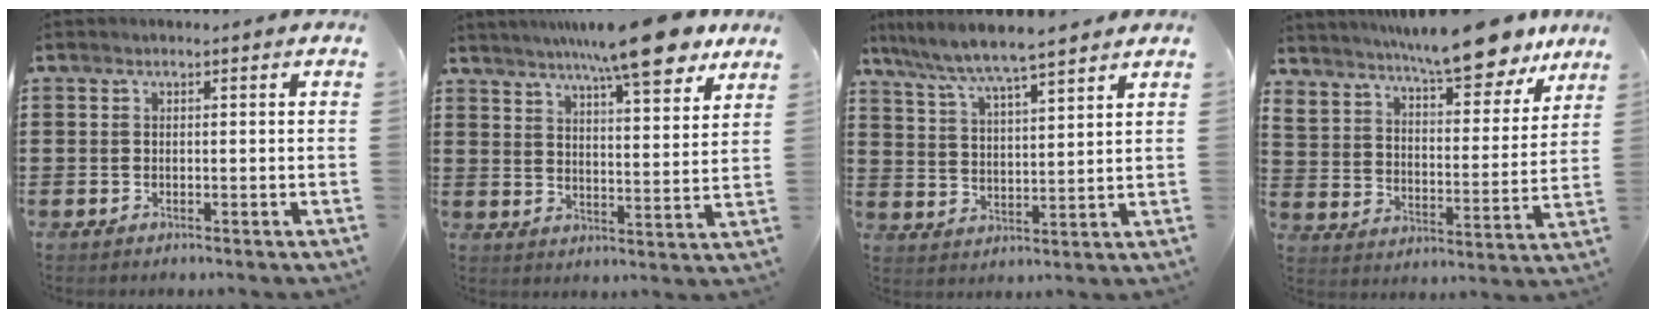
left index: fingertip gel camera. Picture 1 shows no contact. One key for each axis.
{"total": 11.4, "fx": 9.1, "fy": 1.1, "fz": 6.8, "tx": -0.116, "ty": -0.037, "tz": 0.152}
{"total": 5.6, "fx": 5.1, "fy": -0.1, "fz": 2.3, "tx": -0.066, "ty": -0.029, "tz": 0.084}
{"total": 11.0, "fx": 10.0, "fy": 0.8, "fz": 4.5, "tx": -0.099, "ty": -0.060, "tz": 0.171}